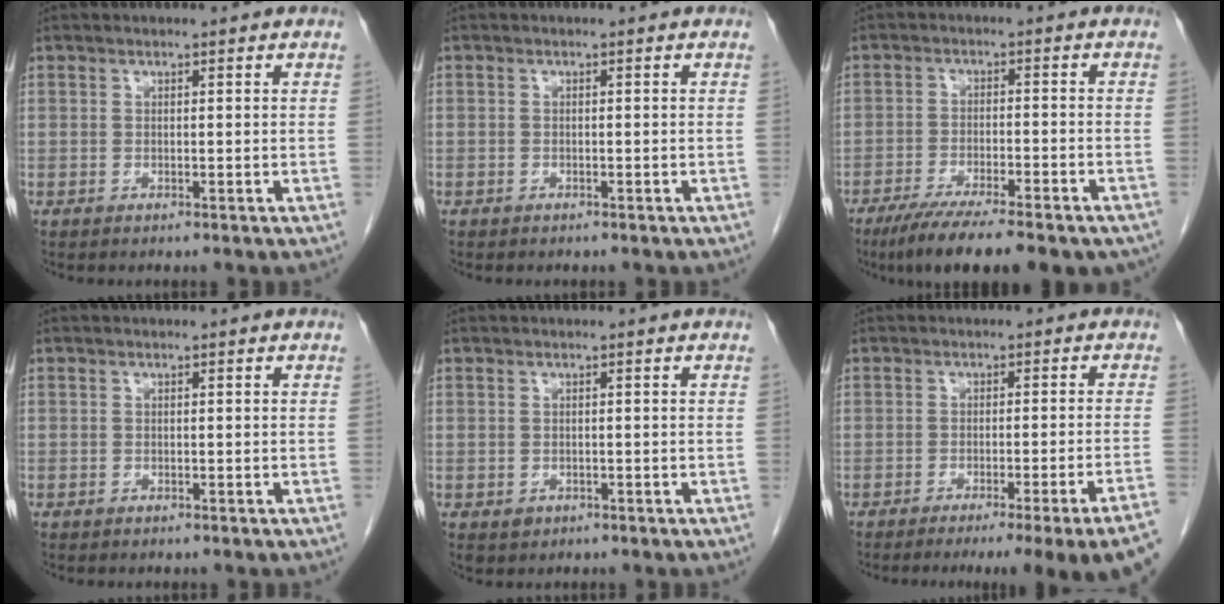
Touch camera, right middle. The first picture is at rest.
{"total": 0.6, "force": [-0.4, 0.4, 0.0], "torque": [-0.009, 0.001, -0.008]}
{"total": 15.3, "force": [-11.8, 2.9, 9.3], "torque": [-0.123, -0.021, -0.176]}
{"total": 0.0}
{"total": 1.4, "force": [-0.5, 1.2, 0.4], "torque": [-0.007, 0.002, -0.001]}
{"total": 15.1, "force": [-11.9, -1.7, 9.2], "torque": [-0.062, -0.025, -0.151]}